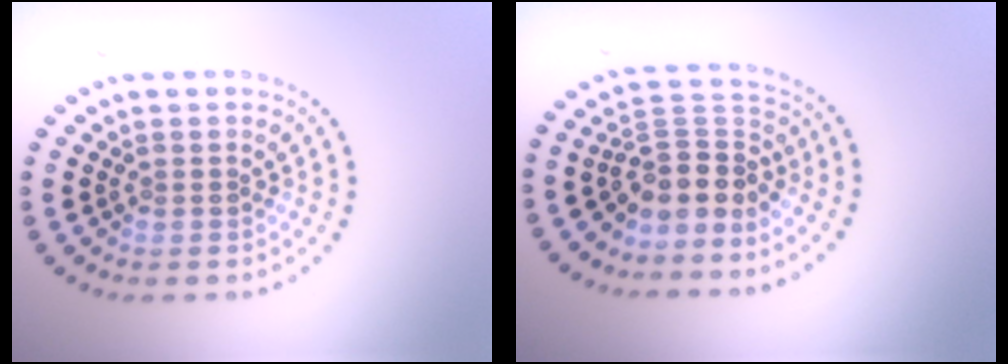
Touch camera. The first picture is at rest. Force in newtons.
{"total": 3.9, "press": 3.0, "slide": 2.5}